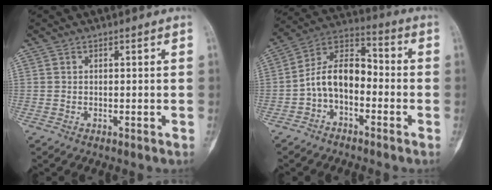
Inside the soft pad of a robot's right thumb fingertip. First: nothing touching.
{"total": 10.4, "force": [-2.7, 6.4, 7.7], "torque": [-0.124, 0.058, -0.063]}